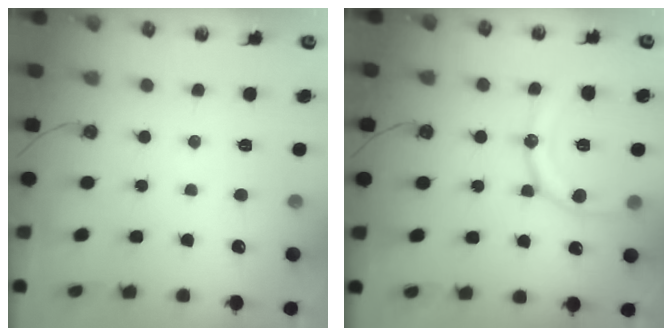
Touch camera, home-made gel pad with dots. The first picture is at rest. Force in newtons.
{"total": 14.1, "press": 14.0, "slide": 1.5}